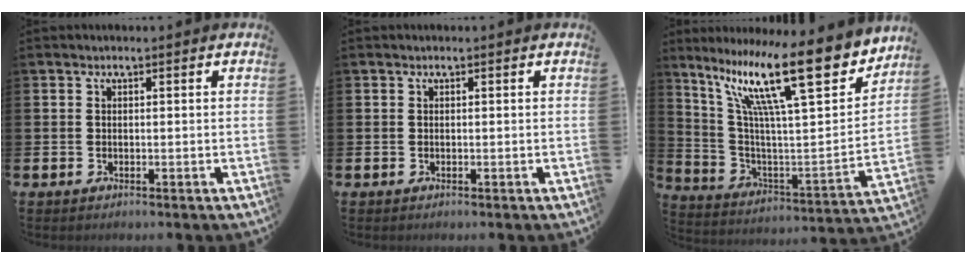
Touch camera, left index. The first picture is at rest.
{"total": 0.0}
{"total": 19.0, "force": [12.2, 4.3, 13.9], "torque": [-0.268, -0.069, 0.195]}